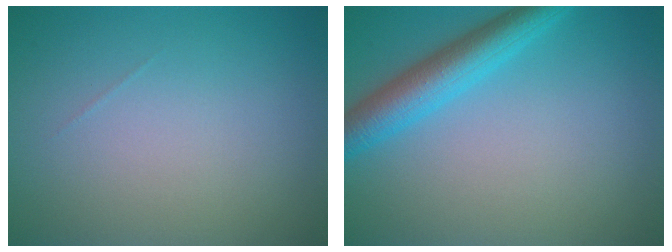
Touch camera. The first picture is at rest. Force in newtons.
{"total": 4.6, "press": 4.6, "slide": 0.1}